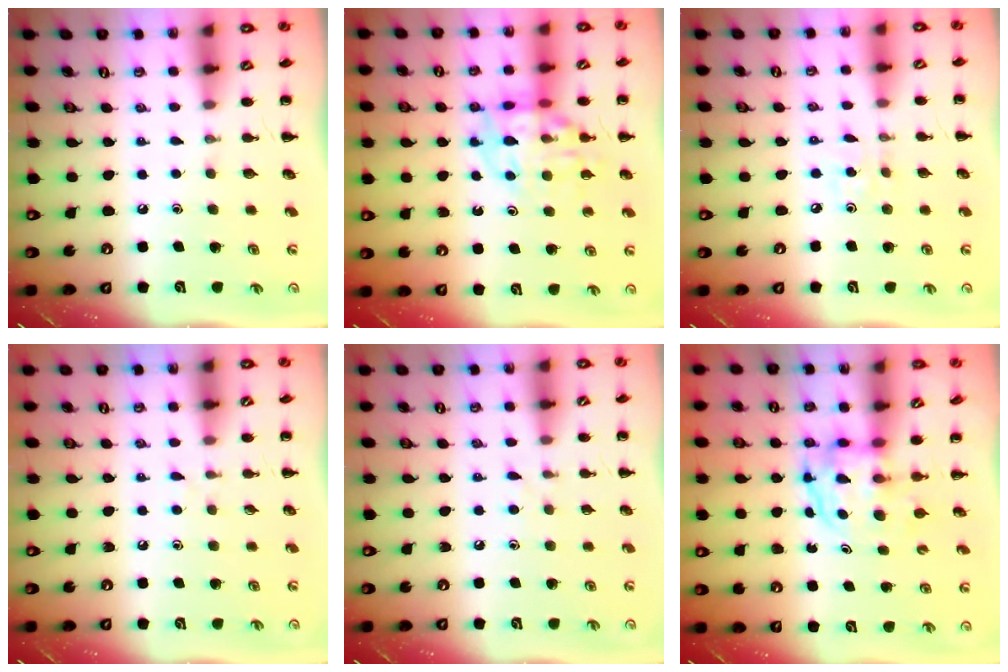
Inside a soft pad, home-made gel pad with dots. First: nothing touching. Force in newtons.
{"total": 13.6, "press": 13.4, "slide": 2.4}
{"total": 2.4, "press": 2.2, "slide": 0.8}
{"total": 3.2, "press": 2.9, "slide": 1.4}
{"total": 3.7, "press": 3.4, "slide": 1.5}
{"total": 3.9, "press": 3.8, "slide": 0.3}